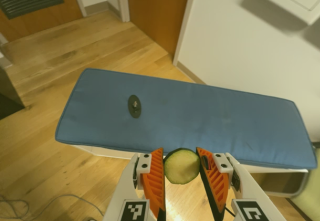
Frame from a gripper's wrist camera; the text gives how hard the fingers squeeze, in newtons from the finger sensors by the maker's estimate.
{"total": 8.3, "left": 8.1, "right": 8.5}